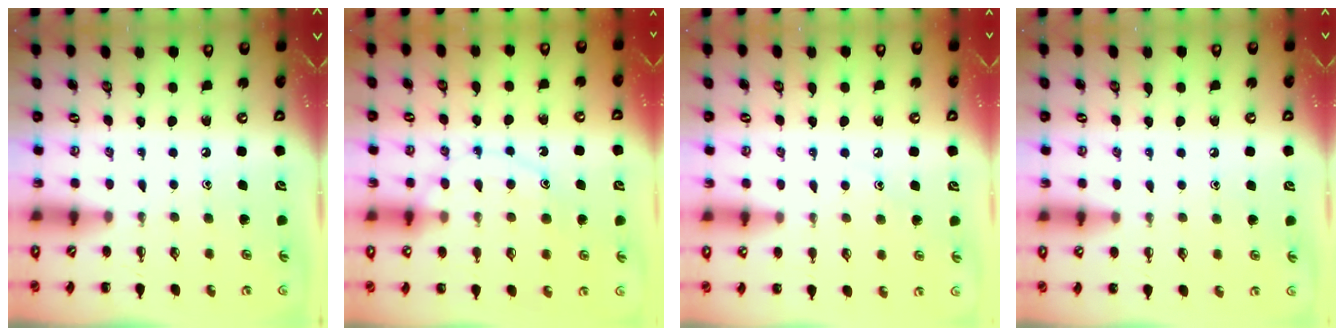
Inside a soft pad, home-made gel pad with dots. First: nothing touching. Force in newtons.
{"total": 12.8, "press": 12.7, "slide": 1.0}
{"total": 6.9, "press": 6.6, "slide": 1.8}
{"total": 5.9, "press": 5.7, "slide": 1.6}